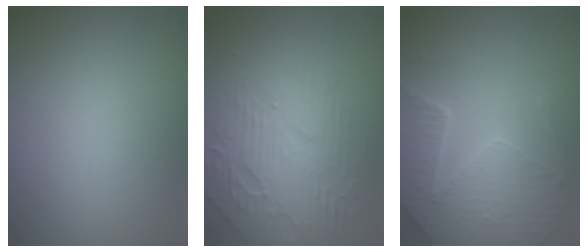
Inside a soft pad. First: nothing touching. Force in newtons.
{"total": 4.5, "press": 3.9, "slide": 2.3}
{"total": 5.2, "press": 4.7, "slide": 2.3}